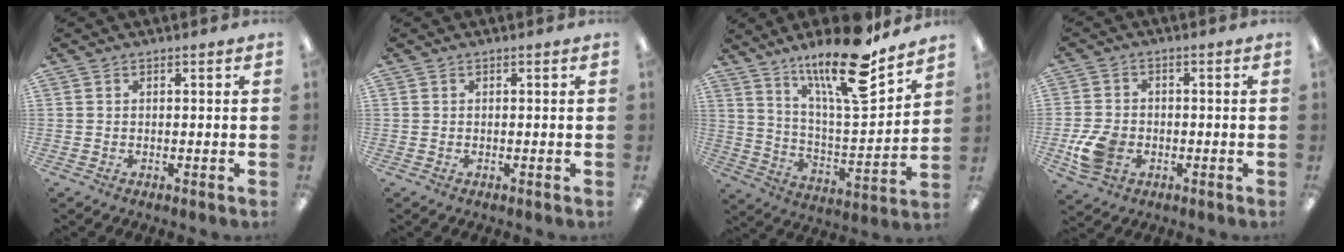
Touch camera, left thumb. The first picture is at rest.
{"total": 0.0}
{"total": 20.1, "force": [14.7, 4.8, 12.9], "torque": [-0.219, -0.092, 0.239]}
{"total": 7.7, "force": [-2.3, 5.7, 4.6], "torque": [-0.088, 0.009, -0.039]}